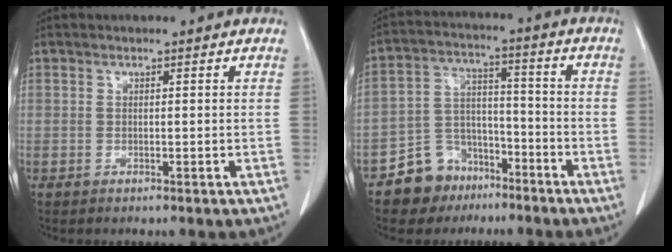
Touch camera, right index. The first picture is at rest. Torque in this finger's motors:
{"motor_torque": [-0.25, -0.19, -0.49, -0.21]}